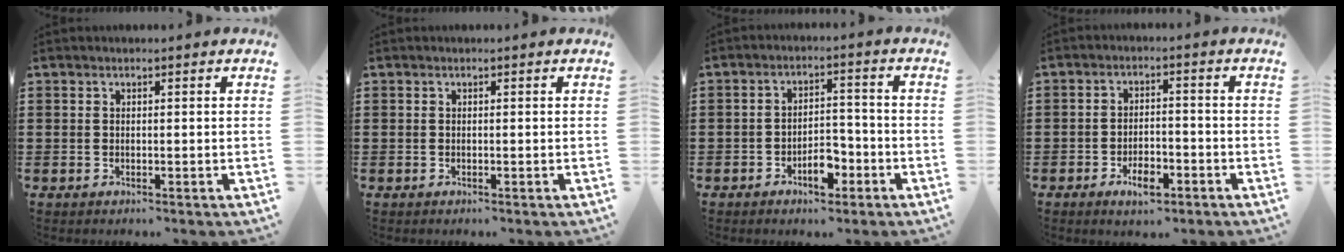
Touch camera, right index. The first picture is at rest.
{"total": 0.0}
{"total": 4.8, "force": [-2.7, 2.4, 3.0], "torque": [-0.050, 0.010, -0.050]}
{"total": 4.8, "force": [-3.0, 1.9, 3.2], "torque": [-0.059, 0.006, -0.056]}